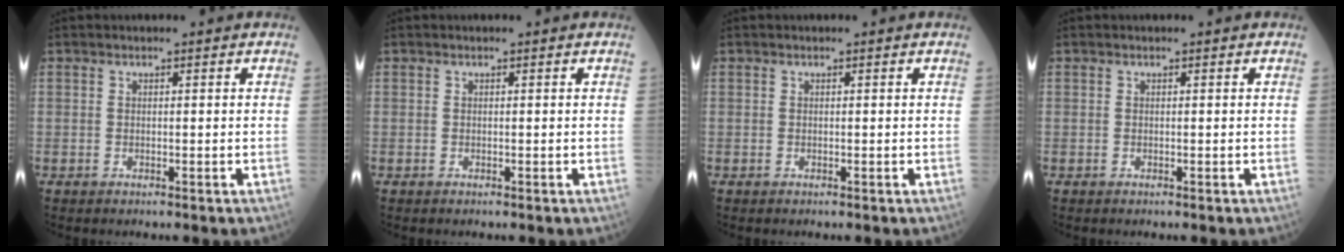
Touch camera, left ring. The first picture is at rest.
{"total": 0.0}
{"total": 0.0}
{"total": 0.0}